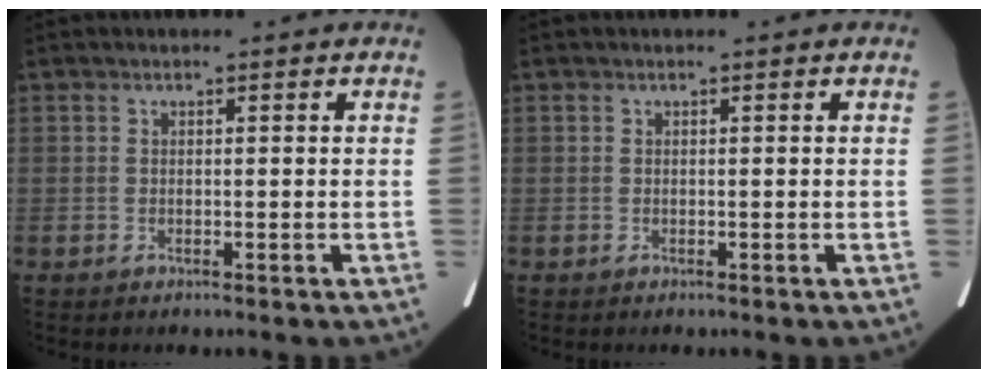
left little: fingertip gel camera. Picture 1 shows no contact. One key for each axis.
{"total": 0.0}